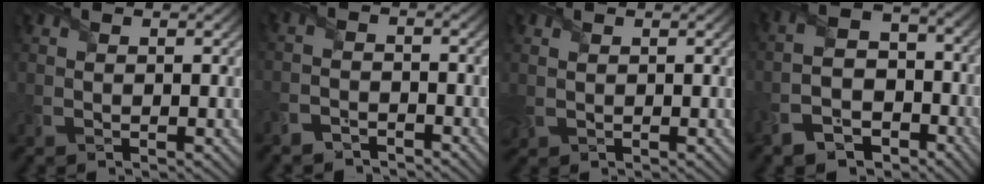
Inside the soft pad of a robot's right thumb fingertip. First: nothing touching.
{"total": 2.9, "force": [-2.8, 0.7, 0.2], "torque": [-0.003, 0.000, -0.065]}
{"total": 1.1, "force": [0.4, 0.9, 0.5], "torque": [-0.019, -0.001, 0.009]}
{"total": 8.5, "force": [-5.7, 4.9, 4.1], "torque": [-0.086, -0.012, -0.114]}